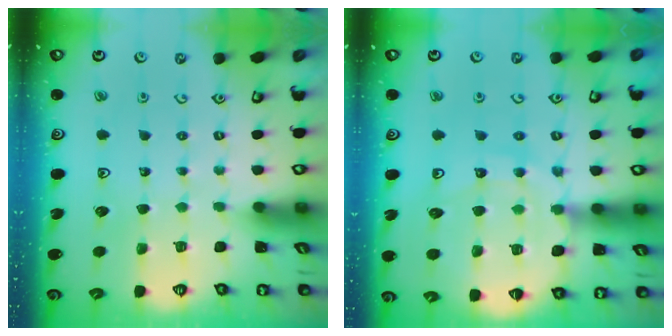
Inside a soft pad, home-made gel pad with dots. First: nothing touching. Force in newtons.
{"total": 15.2, "press": 14.8, "slide": 3.4}